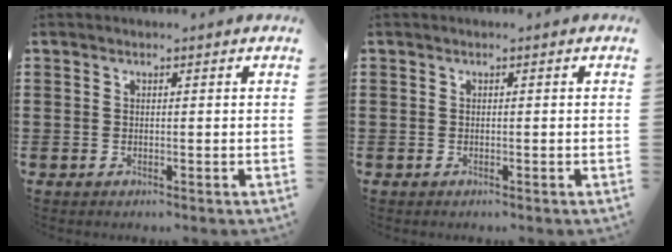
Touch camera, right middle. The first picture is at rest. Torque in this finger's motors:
{"motor_torque": [-0.09, -0.16, 0.00, 0.01]}